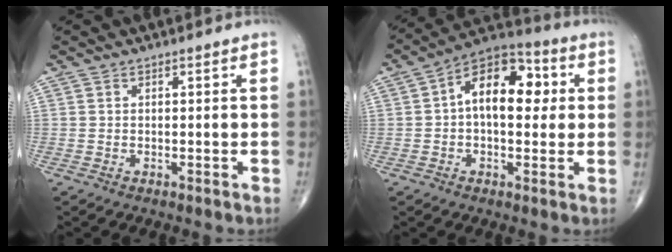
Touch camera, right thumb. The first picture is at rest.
{"total": 14.0, "force": [1.9, 8.2, 11.1], "torque": [-0.141, 0.031, 0.018]}